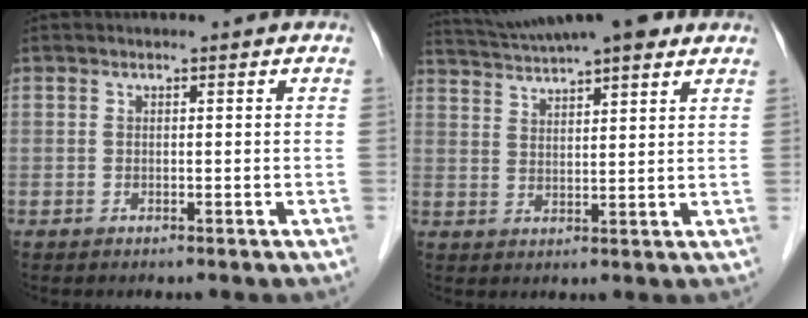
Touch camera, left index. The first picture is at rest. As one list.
[{"total": 14.0, "force": [11.9, 1.8, 7.3], "torque": [-0.126, 0.031, 0.180]}]